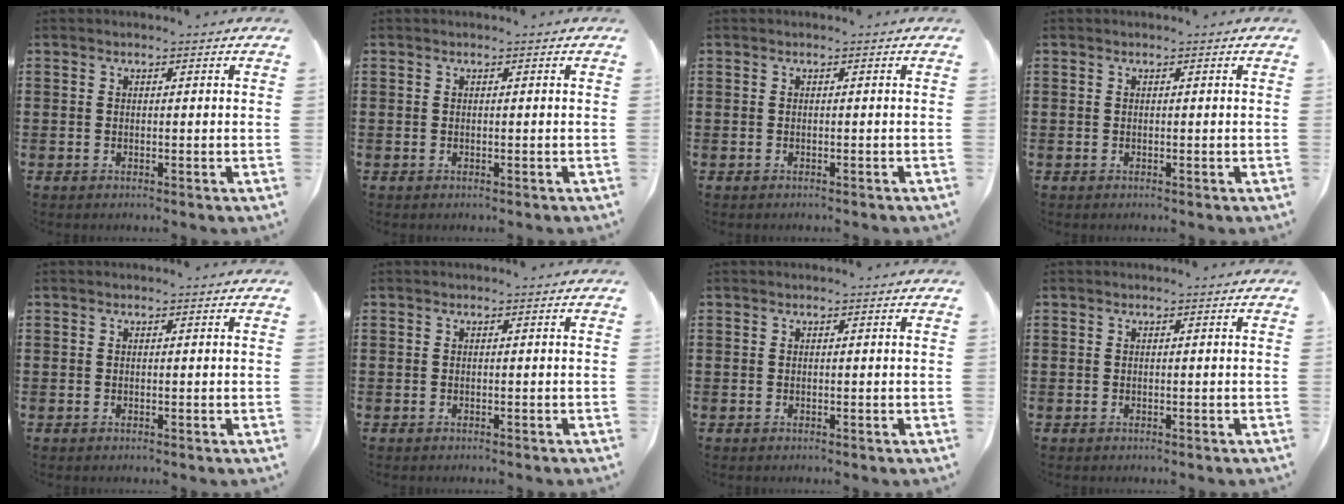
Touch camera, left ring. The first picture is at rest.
{"total": 0.0}
{"total": 0.0}
{"total": 0.0}
{"total": 0.0}
{"total": 0.0}
{"total": 0.0}
{"total": 0.0}